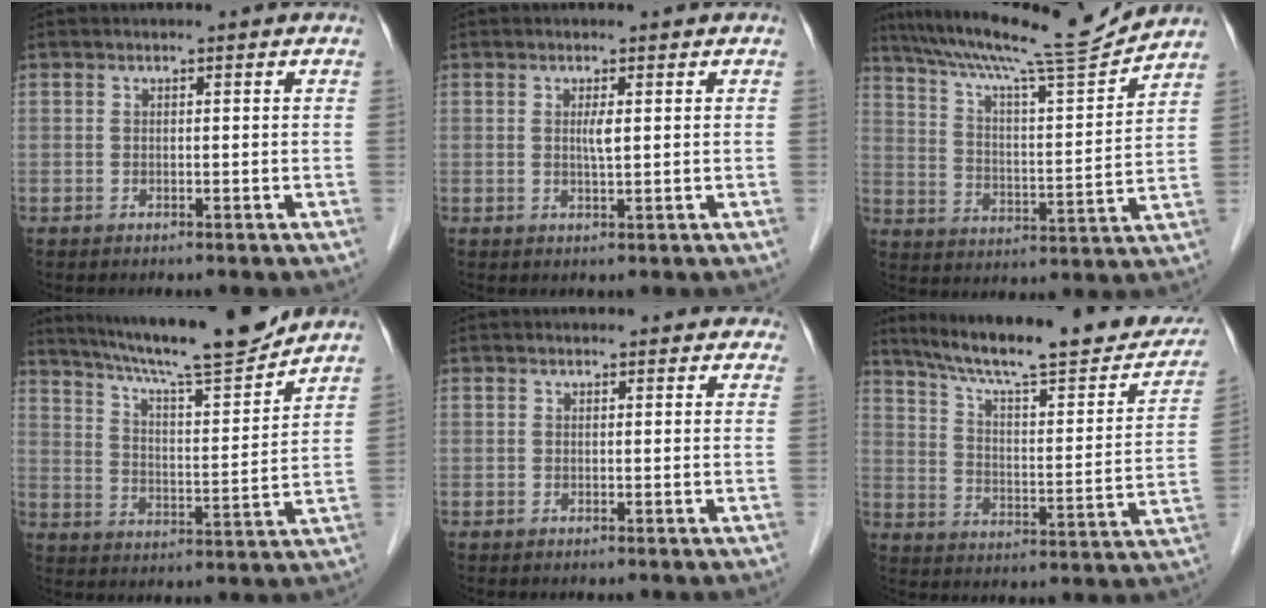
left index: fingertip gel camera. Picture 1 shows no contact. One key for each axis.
{"total": 1.5, "fx": 0.3, "fy": 0.0, "fz": 1.5, "tx": -0.032, "ty": -0.003, "tz": 0.005}
{"total": 16.5, "fx": 15.2, "fy": -0.9, "fz": 6.3, "tx": -0.114, "ty": -0.018, "tz": 0.236}
{"total": 16.6, "fx": 14.9, "fy": 0.2, "fz": 7.4, "tx": -0.125, "ty": -0.008, "tz": 0.229}
{"total": 4.2, "fx": 3.7, "fy": 1.6, "fz": 1.0, "tx": 0.000, "ty": 0.008, "tz": 0.030}
{"total": 24.7, "fx": 20.8, "fy": 3.7, "fz": 12.9, "tx": -0.196, "ty": -0.021, "tz": 0.283}